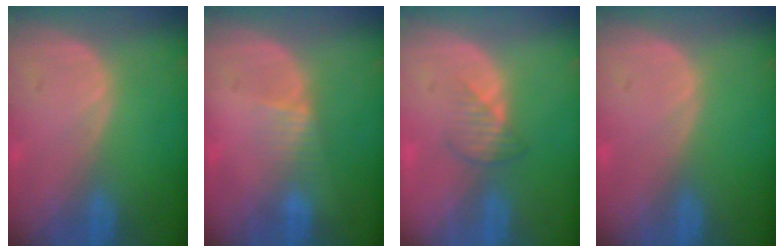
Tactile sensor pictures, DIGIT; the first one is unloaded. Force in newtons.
{"total": 2.6, "press": 2.4, "slide": 0.9}
{"total": 2.5, "press": 2.5, "slide": 0.3}
{"total": 0.0}